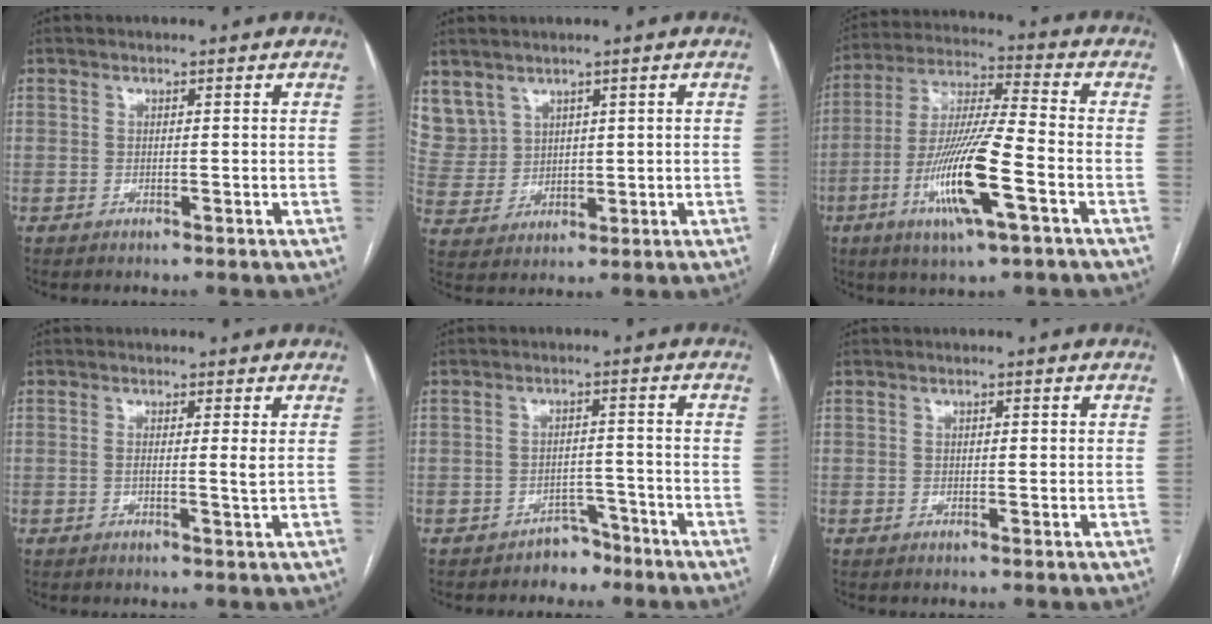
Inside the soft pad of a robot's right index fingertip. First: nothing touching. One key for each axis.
{"total": 8.9, "fx": 5.4, "fy": 7.0, "fz": 1.3, "tx": -0.048, "ty": 0.027, "tz": 0.137}
{"total": 15.5, "fx": -5.5, "fy": 1.1, "fz": 14.4, "tx": -0.287, "ty": -0.014, "tz": -0.102}
{"total": 1.8, "fx": 0.2, "fy": -0.3, "fz": 1.8, "tx": -0.031, "ty": -0.001, "tz": 0.001}
{"total": 3.4, "fx": -2.9, "fy": 1.8, "fz": 0.0, "tx": 0.004, "ty": 0.011, "tz": -0.040}
{"total": 0.7, "fx": 0.1, "fy": 0.3, "fz": 0.6, "tx": -0.009, "ty": 0.002, "tz": 0.002}